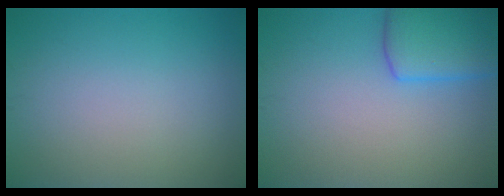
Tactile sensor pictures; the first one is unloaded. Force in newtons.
{"total": 4.9, "press": 4.8, "slide": 0.3}